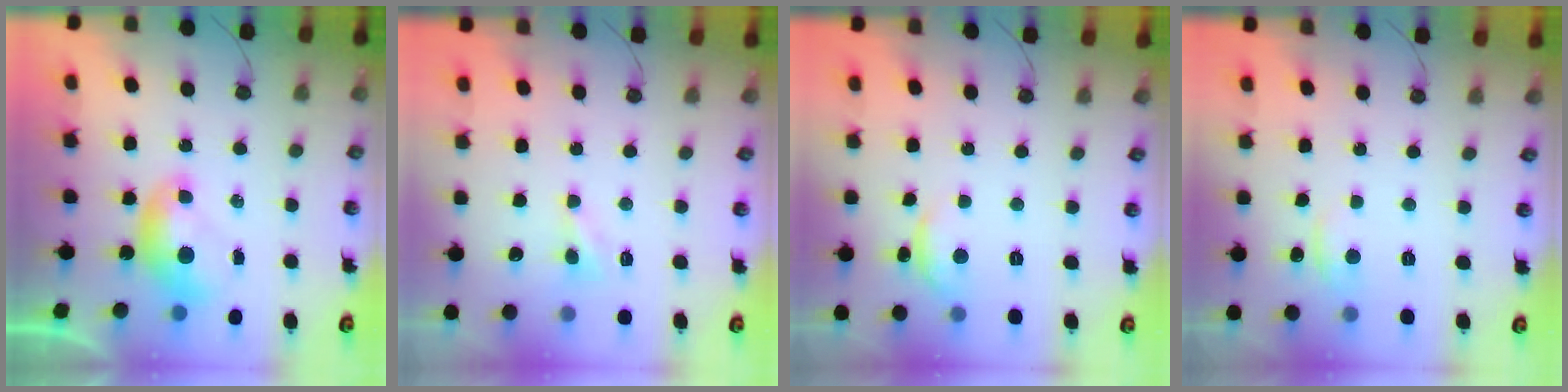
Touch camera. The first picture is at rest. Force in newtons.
{"total": 0.6, "press": 0.5, "slide": 0.3}
{"total": 1.1, "press": 0.9, "slide": 0.7}
{"total": 1.5, "press": 1.5, "slide": 0.4}